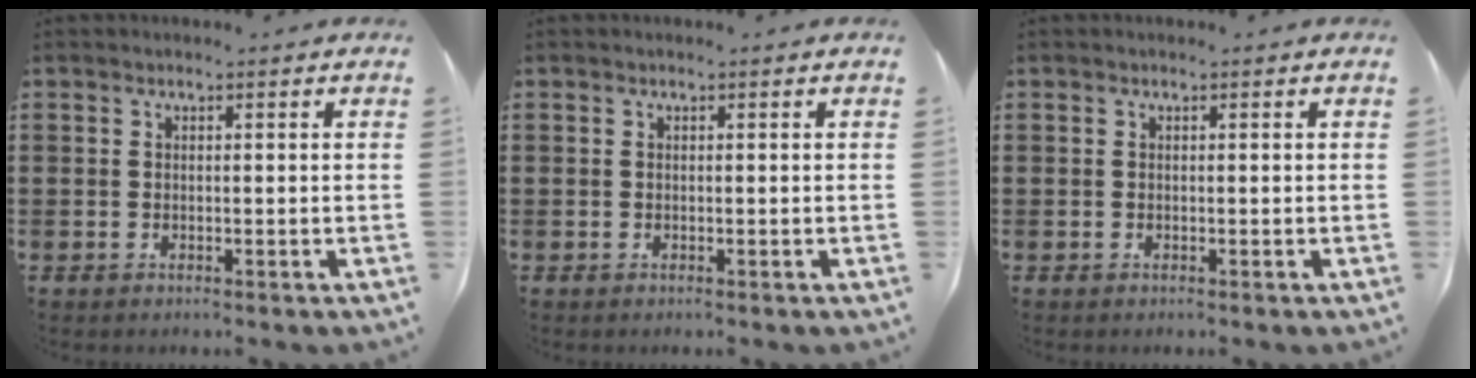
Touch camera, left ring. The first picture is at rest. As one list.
[{"total": 0.0}, {"total": 0.0}]